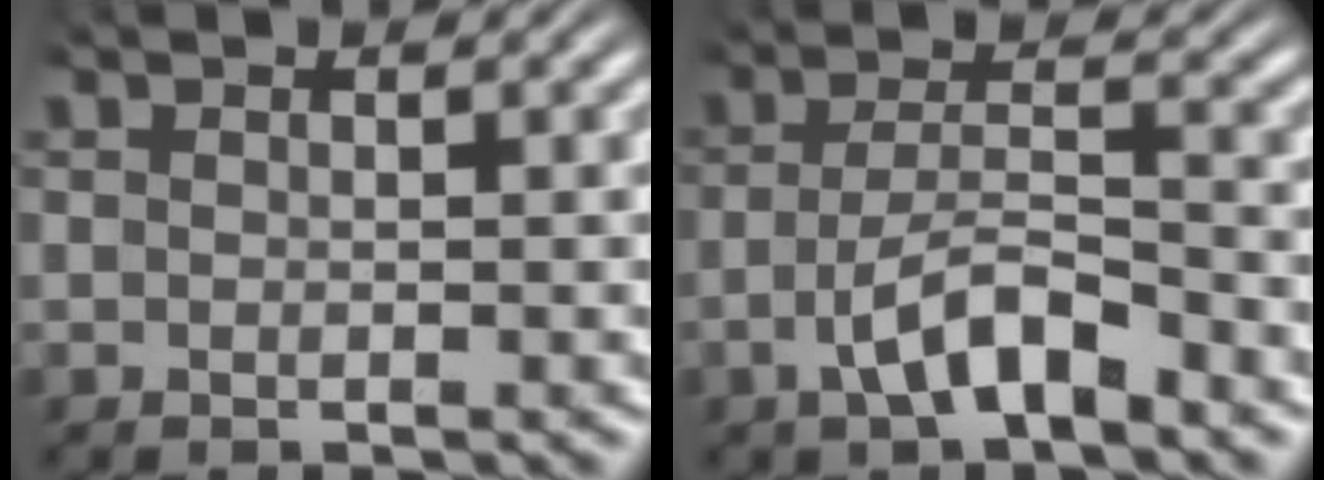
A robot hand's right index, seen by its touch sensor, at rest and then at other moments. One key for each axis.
{"total": 4.3, "fx": -2.7, "fy": 1.3, "fz": 3.2, "tx": -0.050, "ty": -0.005, "tz": -0.040}